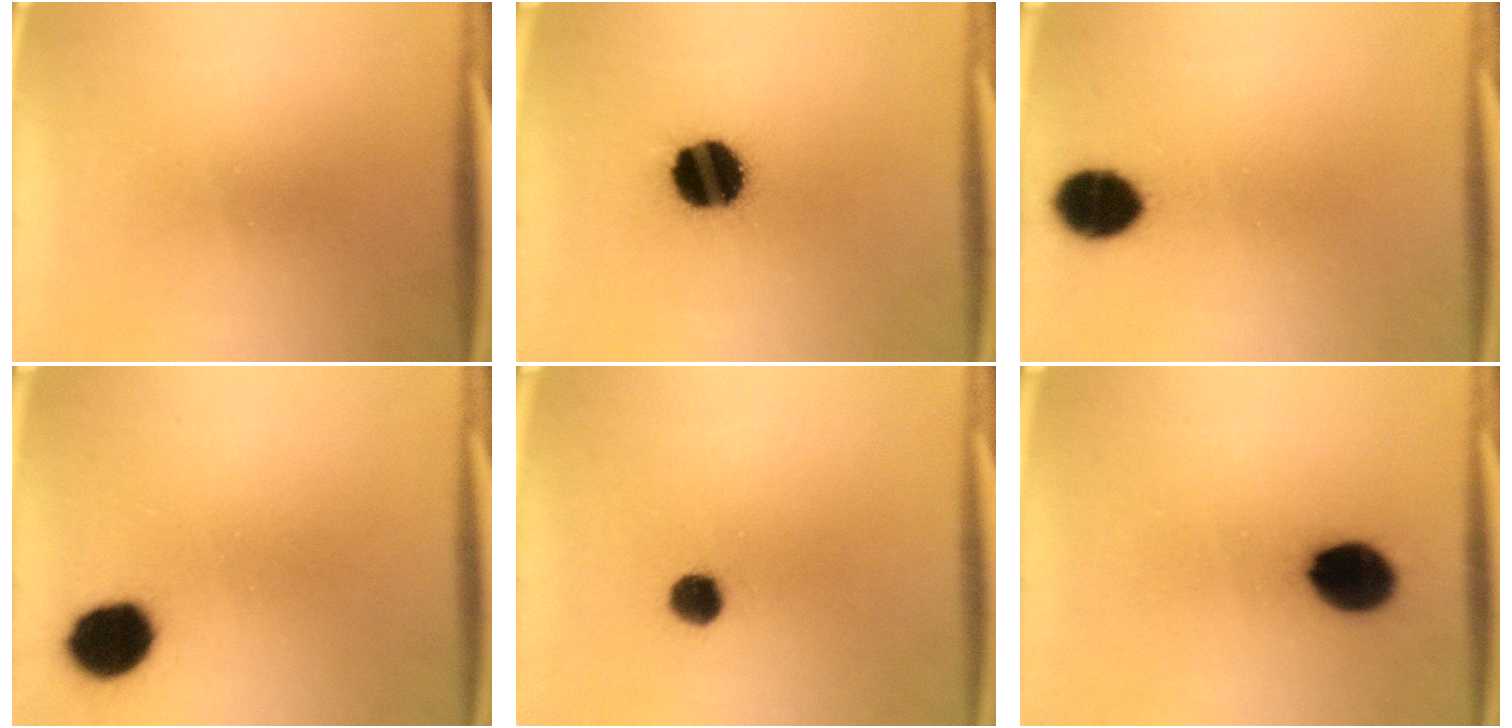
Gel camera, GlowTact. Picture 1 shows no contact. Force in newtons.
{"total": 14.6}
{"total": 8.4}
{"total": 9.1}
{"total": 4.3}
{"total": 10.8}